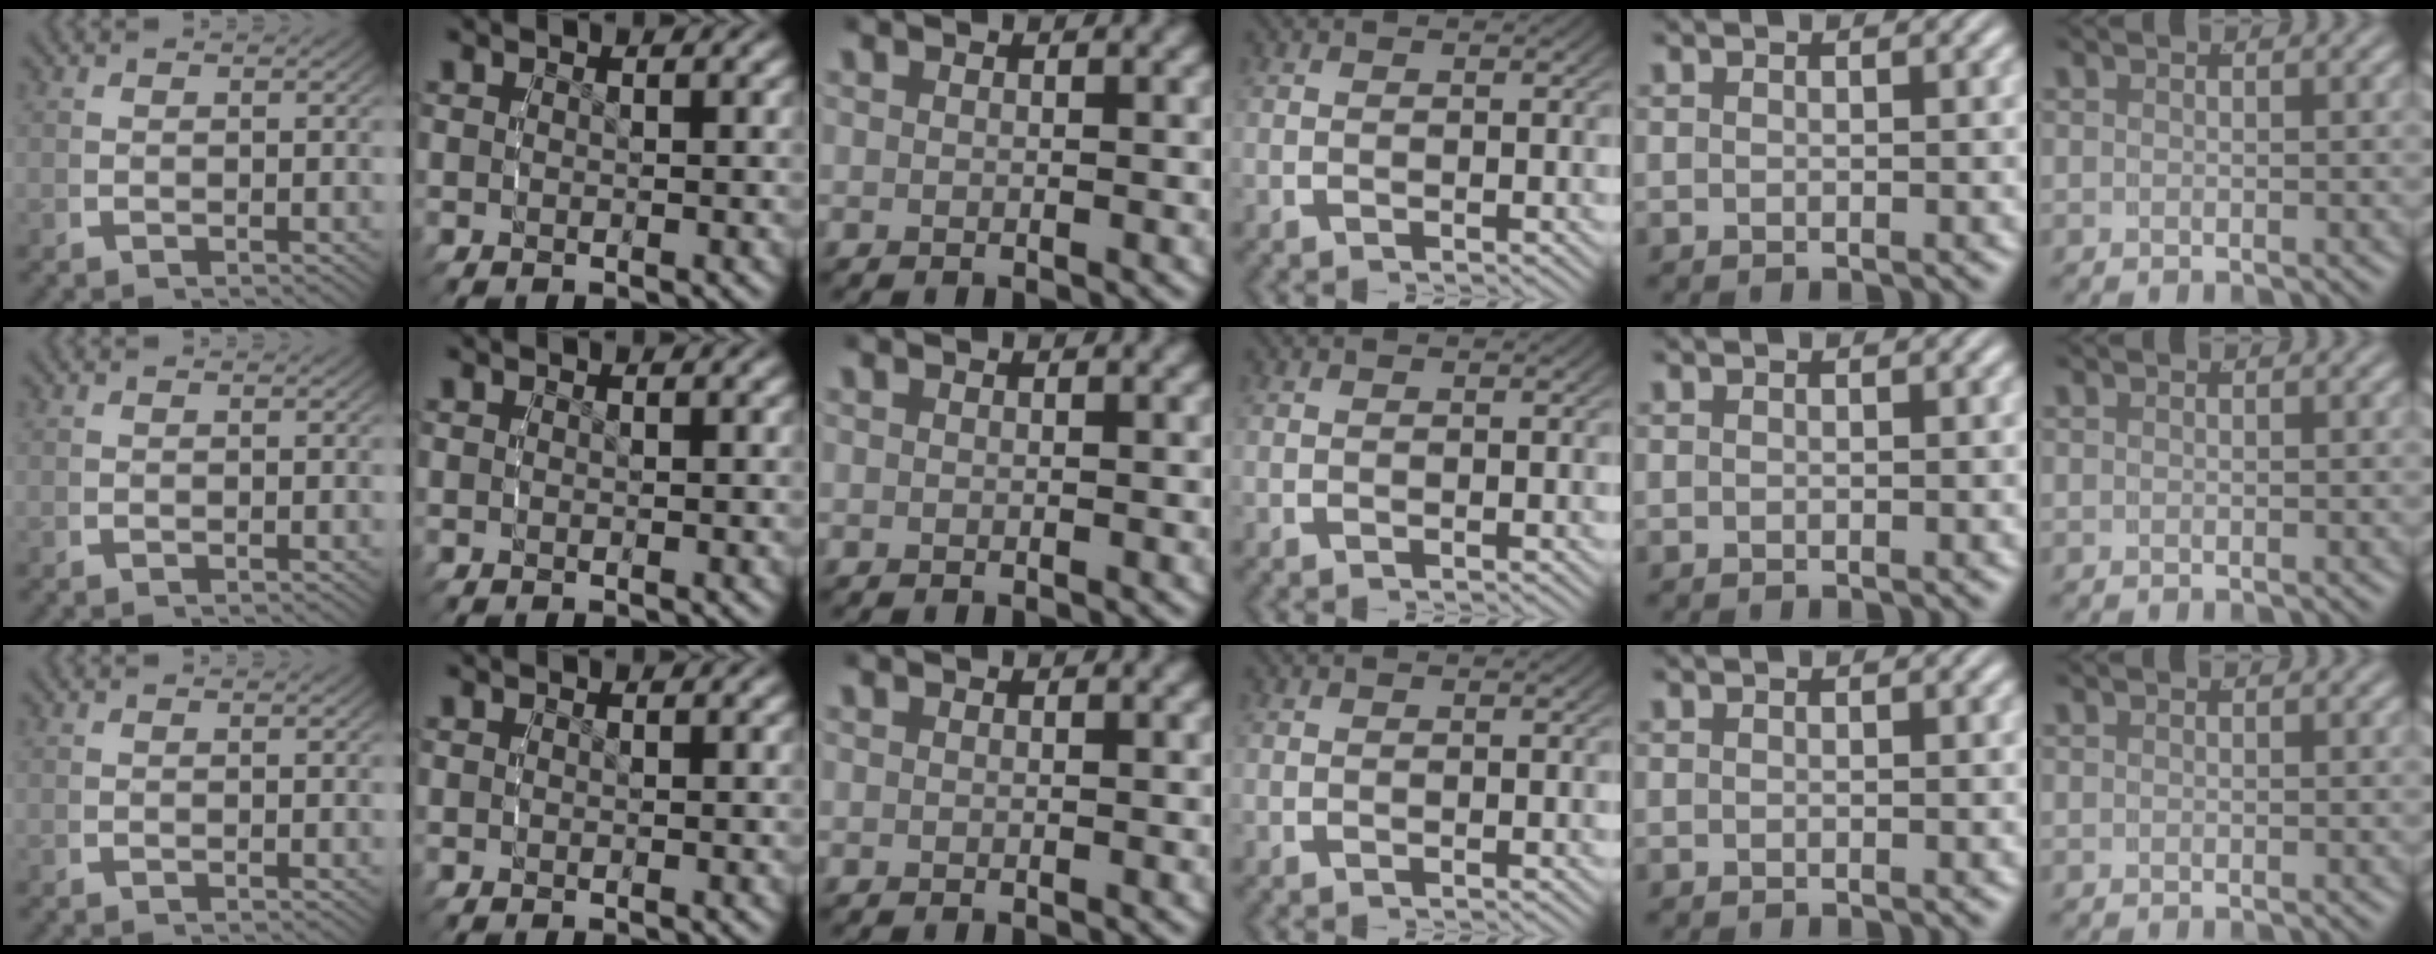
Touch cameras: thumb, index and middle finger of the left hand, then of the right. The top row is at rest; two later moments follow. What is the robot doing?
{"motion": "reach", "object": "pencil case"}